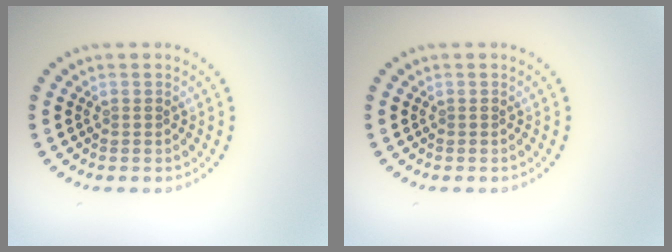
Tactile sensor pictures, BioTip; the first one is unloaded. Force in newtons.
{"total": 0.0}